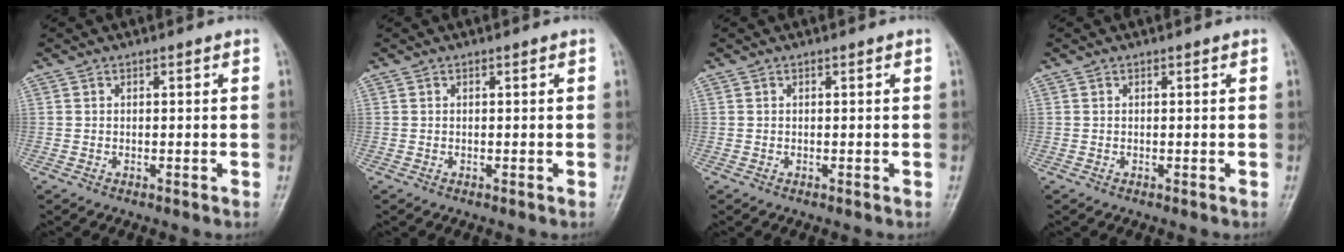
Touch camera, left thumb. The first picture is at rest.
{"total": 0.0}
{"total": 0.0}
{"total": 0.0}